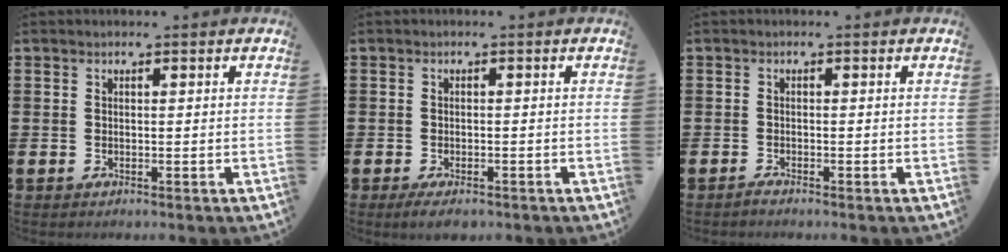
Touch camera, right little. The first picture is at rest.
{"total": 1.4, "force": [-0.9, 0.5, 1.0], "torque": [-0.011, -0.002, -0.020]}
{"total": 0.6, "force": [-0.5, 0.0, 0.3], "torque": [-0.005, -0.003, -0.010]}